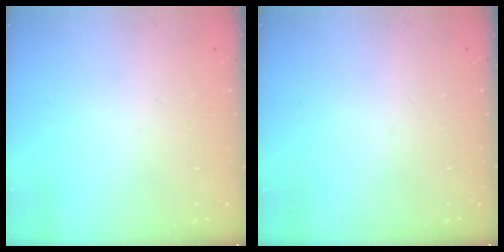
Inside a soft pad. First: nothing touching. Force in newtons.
{"total": 0.0}